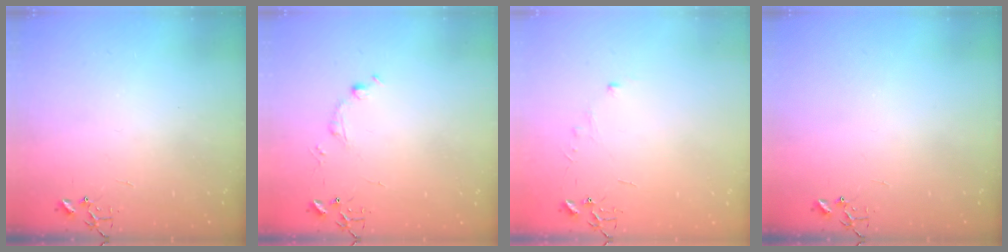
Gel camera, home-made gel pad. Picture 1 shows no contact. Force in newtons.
{"total": 6.6, "press": 6.6, "slide": 0.6}
{"total": 3.9, "press": 3.9, "slide": 0.6}
{"total": 0.0}